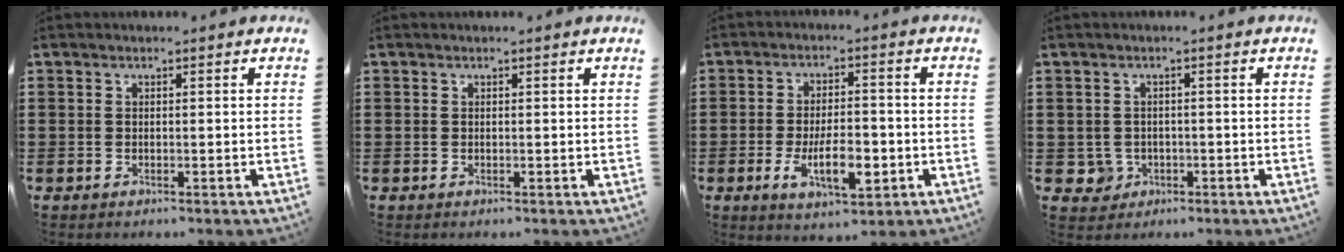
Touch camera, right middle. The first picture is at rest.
{"total": 0.0}
{"total": 8.3, "force": [-2.8, 3.6, 6.9], "torque": [-0.116, -0.010, -0.051]}
{"total": 2.3, "force": [-0.6, 2.1, 0.5], "torque": [-0.019, 0.003, -0.016]}